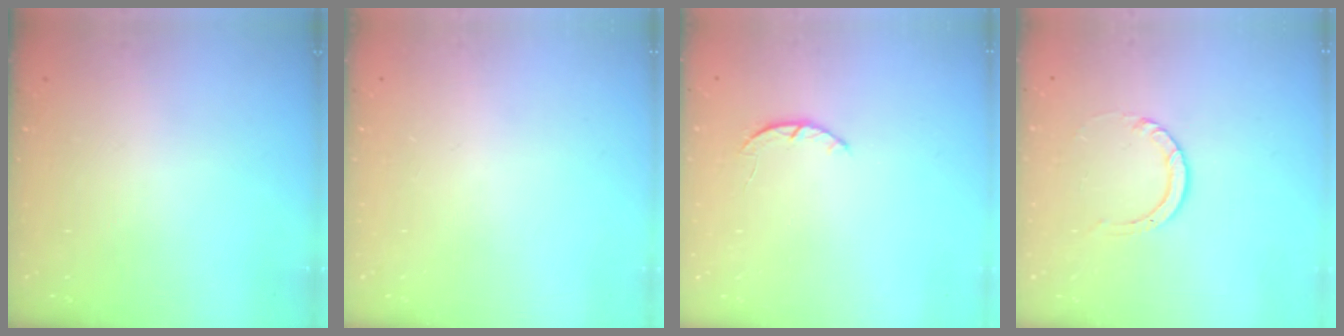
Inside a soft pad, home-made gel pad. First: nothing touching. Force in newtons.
{"total": 0.0}
{"total": 2.5, "press": 2.5, "slide": 0.5}
{"total": 3.0, "press": 3.0, "slide": 0.3}